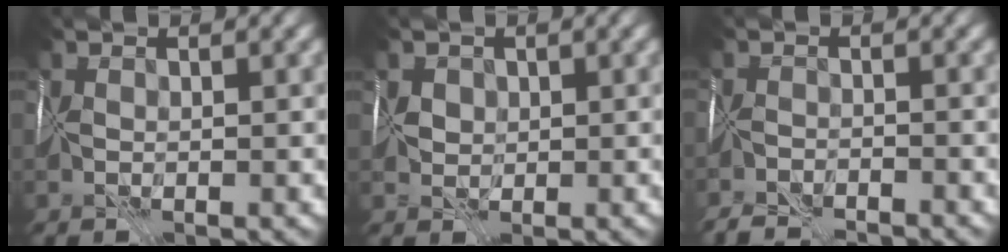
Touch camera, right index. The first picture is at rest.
{"total": 1.7, "force": [0.6, 1.5, 0.2], "torque": [0.006, 0.007, 0.010]}
{"total": 6.0, "force": [-5.8, 1.0, 0.9], "torque": [-0.008, -0.009, -0.086]}